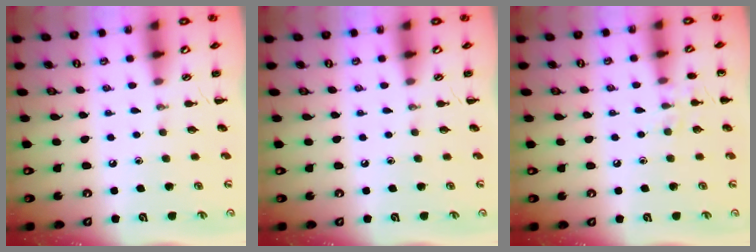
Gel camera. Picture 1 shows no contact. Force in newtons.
{"total": 0.0}
{"total": 6.5, "press": 6.2, "slide": 2.1}